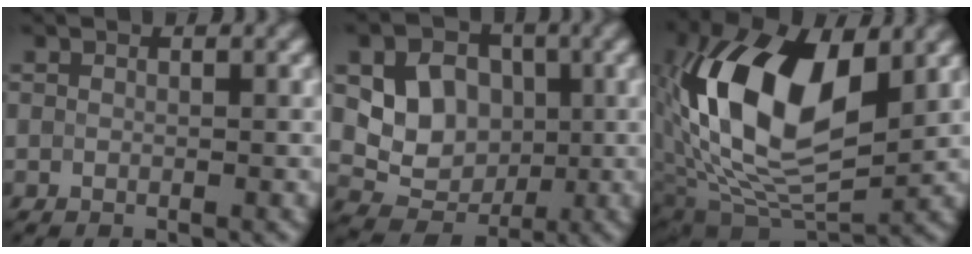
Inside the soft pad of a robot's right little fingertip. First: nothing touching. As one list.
[{"total": 6.0, "force": [1.0, 5.0, 3.1], "torque": [-0.048, 0.000, 0.008]}, {"total": 13.9, "force": [2.4, 7.5, 11.5], "torque": [-0.220, 0.009, 0.038]}]